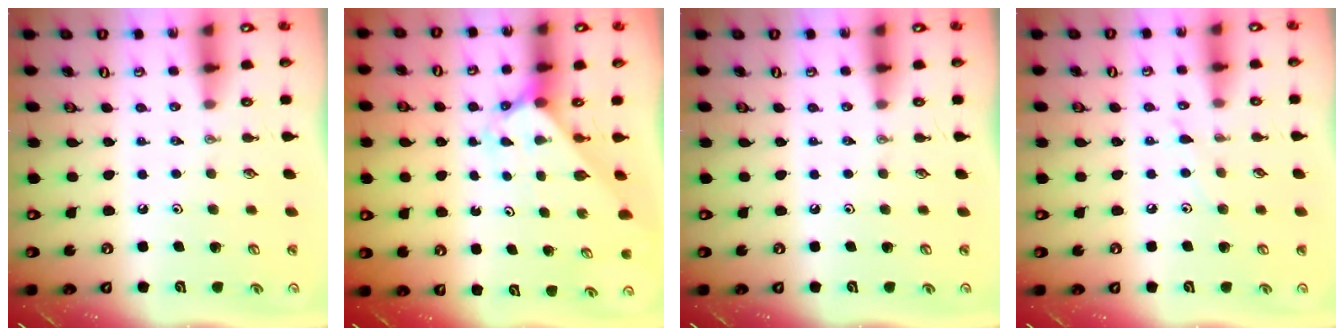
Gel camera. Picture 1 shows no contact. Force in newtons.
{"total": 2.4, "press": 2.4, "slide": 0.2}
{"total": 0.0}
{"total": 4.8, "press": 4.7, "slide": 0.3}